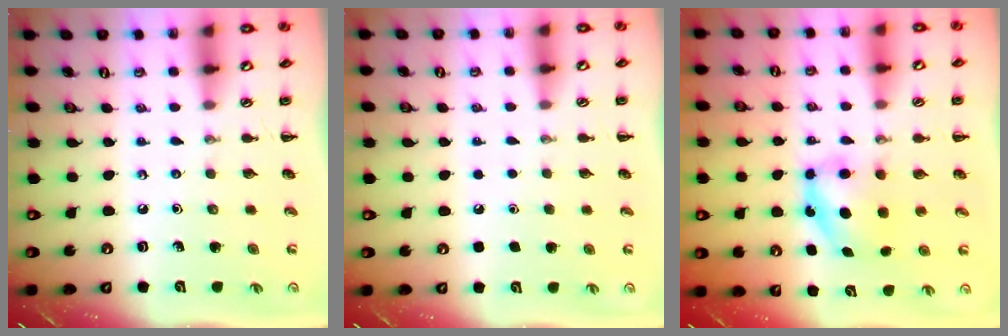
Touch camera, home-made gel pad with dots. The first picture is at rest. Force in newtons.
{"total": 1.8, "press": 1.8, "slide": 0.1}
{"total": 5.9, "press": 5.9, "slide": 0.6}